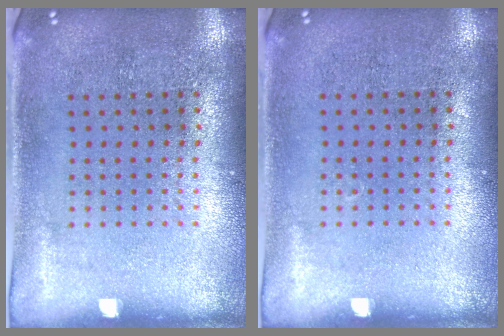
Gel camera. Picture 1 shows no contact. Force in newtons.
{"total": 0.0}